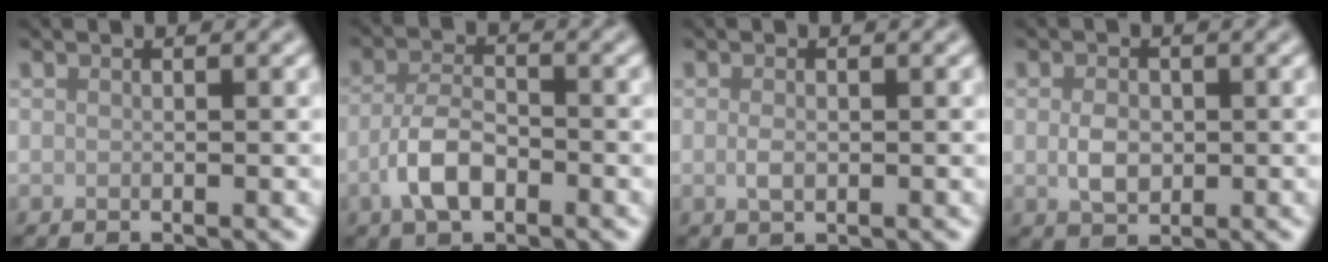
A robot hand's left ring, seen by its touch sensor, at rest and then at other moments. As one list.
[{"total": 4.1, "force": [-1.9, 2.0, 3.0], "torque": [-0.059, 0.004, -0.044]}, {"total": 1.2, "force": [-0.1, 0.6, 1.0], "torque": [-0.023, -0.002, -0.002]}, {"total": 2.5, "force": [-0.1, 1.7, 1.7], "torque": [-0.035, -0.001, -0.001]}]